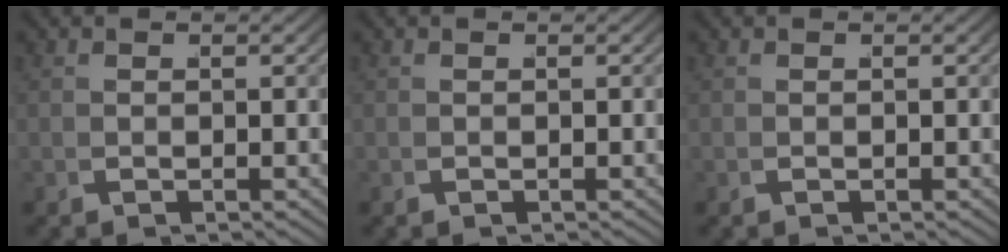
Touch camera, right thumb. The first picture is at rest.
{"total": 0.0}
{"total": 0.0}